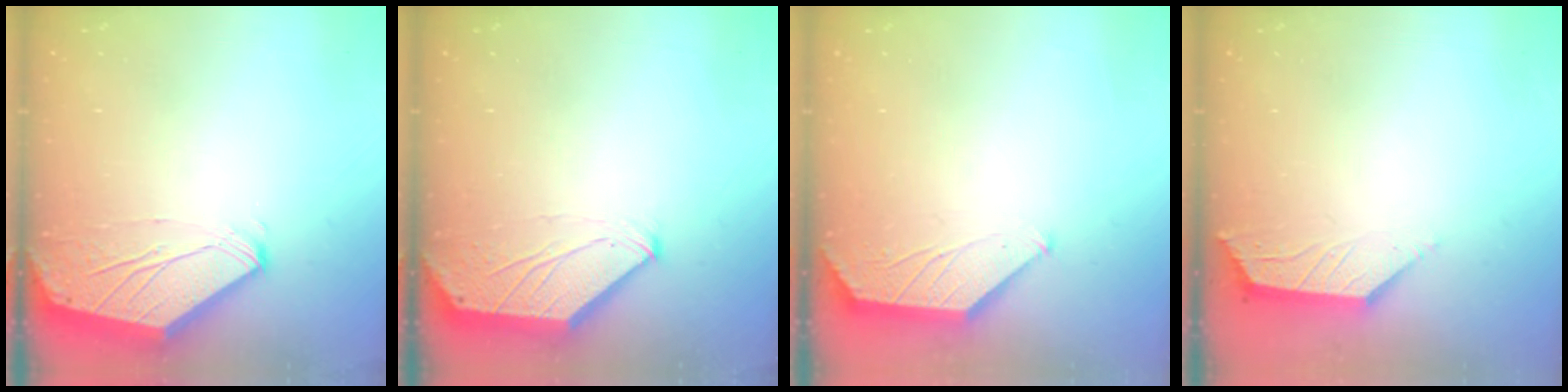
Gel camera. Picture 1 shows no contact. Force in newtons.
{"total": 0.0}
{"total": 1.1, "press": 1.1, "slide": 0.3}
{"total": 3.2, "press": 3.2, "slide": 0.6}